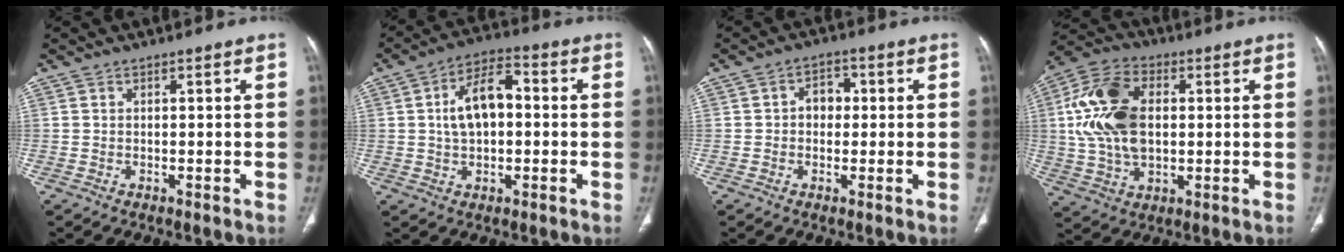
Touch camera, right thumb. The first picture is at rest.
{"total": 10.0, "force": [0.7, 5.8, 8.1], "torque": [-0.133, 0.026, 0.008]}
{"total": 4.0, "force": [0.2, 3.1, 2.5], "torque": [-0.016, 0.013, -0.004]}
{"total": 16.3, "force": [1.9, 10.2, 12.5], "torque": [-0.239, 0.013, 0.035]}